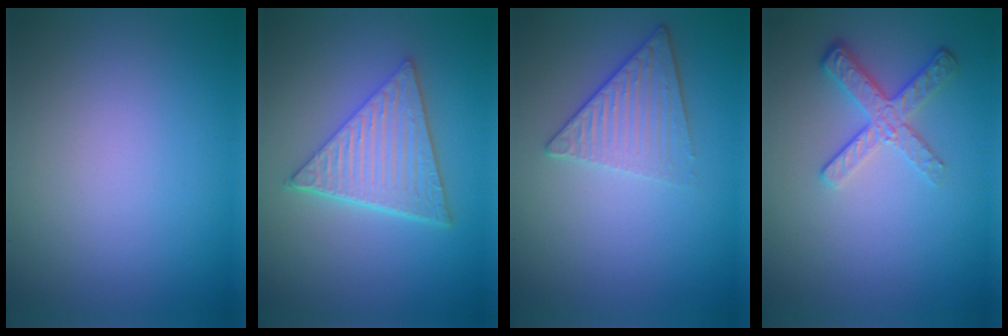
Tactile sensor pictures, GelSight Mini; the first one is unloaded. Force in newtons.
{"total": 6.0, "press": 4.5, "slide": 4.0}
{"total": 3.3, "press": 2.9, "slide": 1.6}
{"total": 3.0, "press": 2.3, "slide": 1.9}